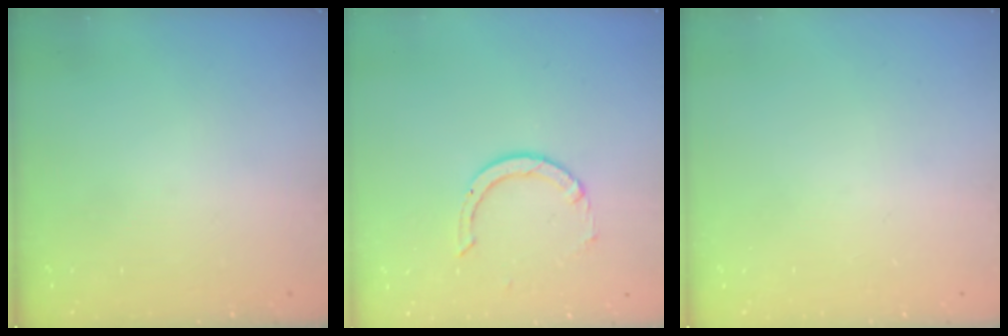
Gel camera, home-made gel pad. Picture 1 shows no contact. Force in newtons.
{"total": 1.7, "press": 1.7, "slide": 0.1}
{"total": 0.0}